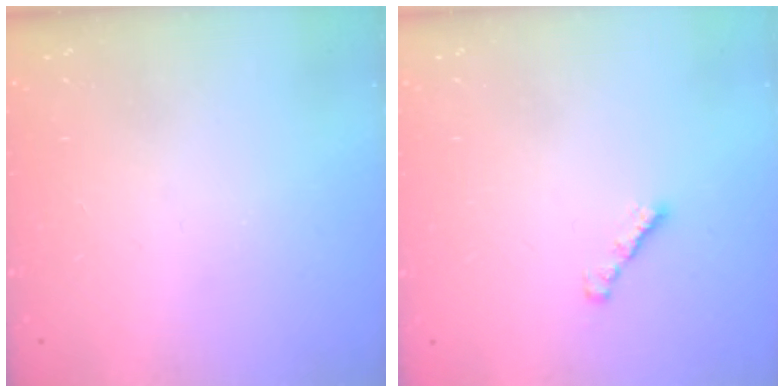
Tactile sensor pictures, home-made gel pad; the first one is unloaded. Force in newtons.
{"total": 1.6, "press": 1.5, "slide": 0.4}